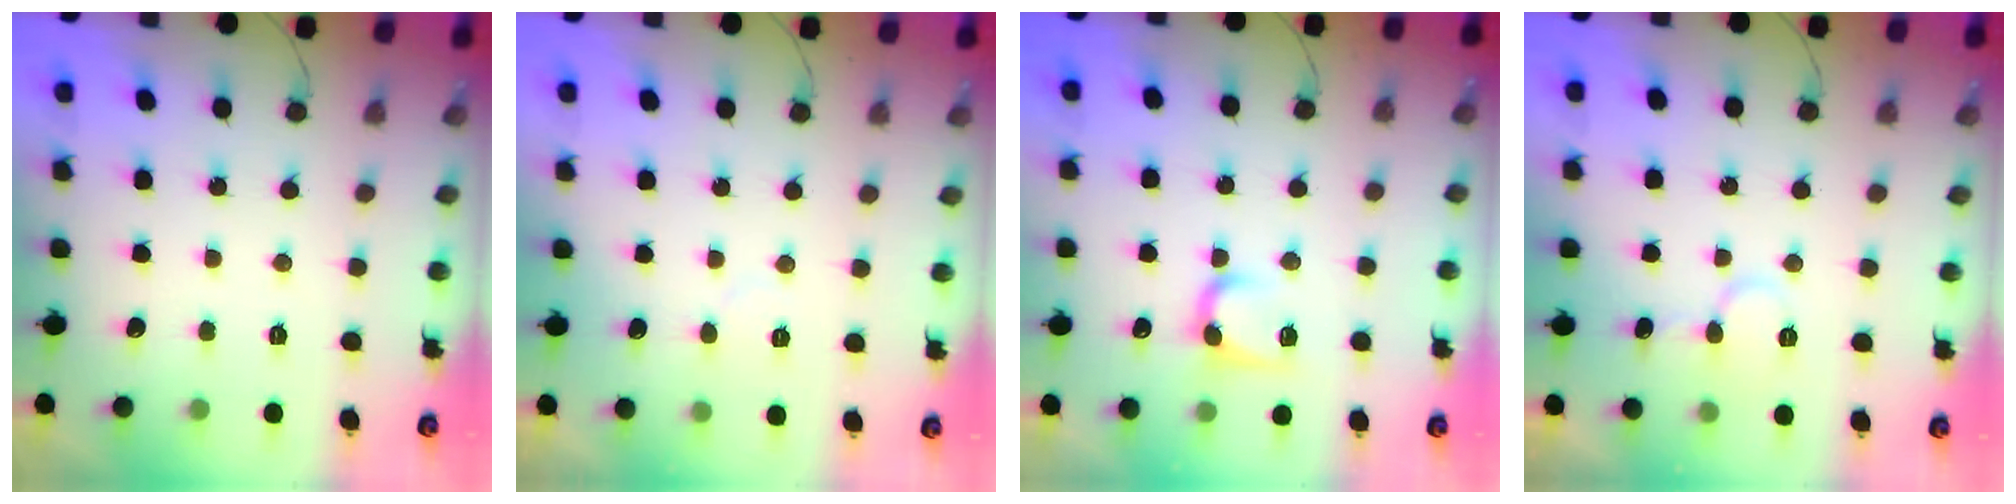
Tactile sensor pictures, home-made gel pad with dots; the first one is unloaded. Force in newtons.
{"total": 2.9, "press": 2.9, "slide": 0.2}
{"total": 7.4, "press": 7.4, "slide": 0.3}
{"total": 6.6, "press": 6.6, "slide": 0.6}